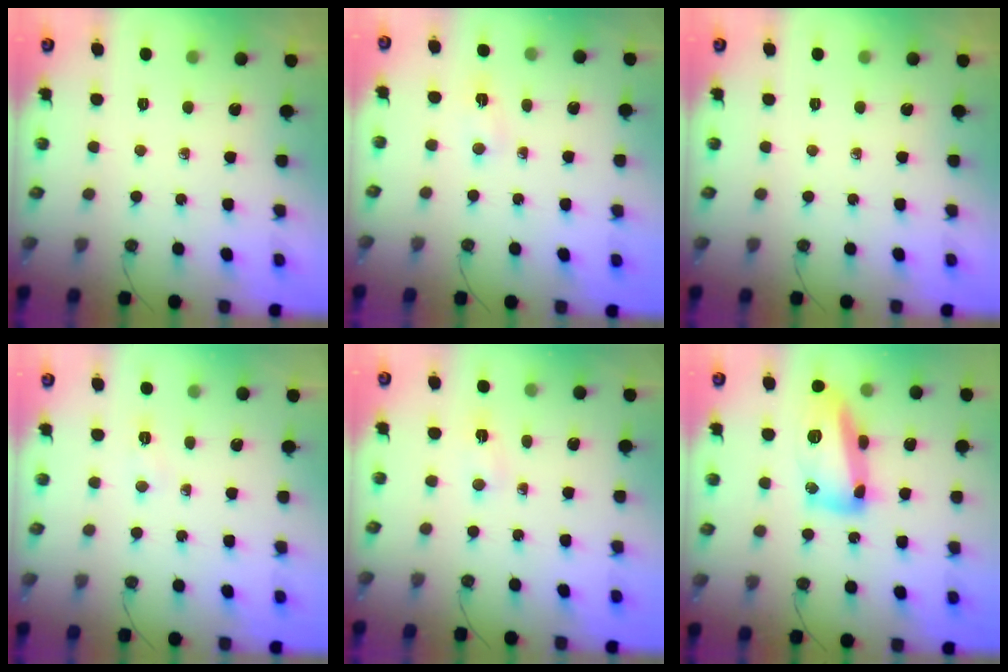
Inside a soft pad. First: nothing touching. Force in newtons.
{"total": 2.1, "press": 1.8, "slide": 1.0}
{"total": 0.0}
{"total": 3.6, "press": 3.6, "slide": 0.5}
{"total": 2.1, "press": 1.8, "slide": 1.0}
{"total": 16.4, "press": 16.3, "slide": 1.1}